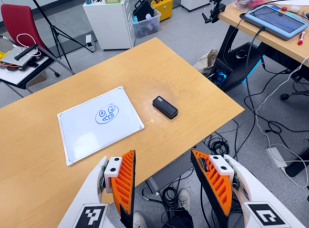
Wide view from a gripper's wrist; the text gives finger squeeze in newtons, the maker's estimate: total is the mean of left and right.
{"total": 0.0}